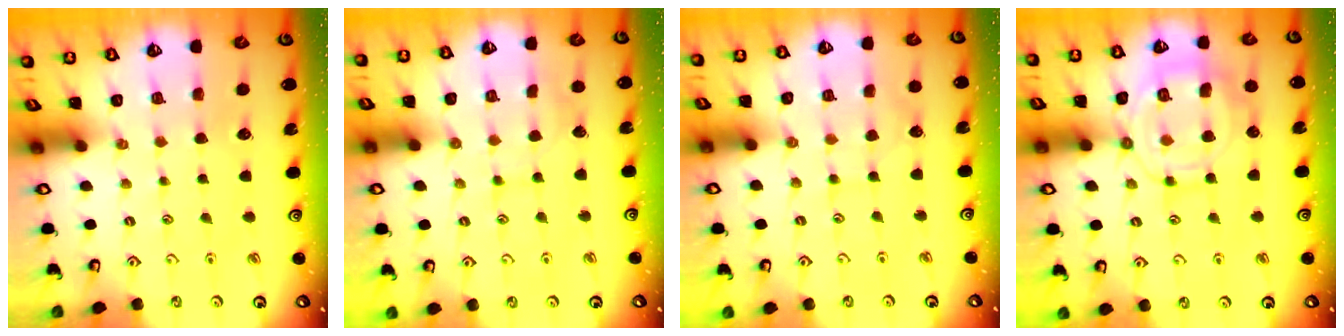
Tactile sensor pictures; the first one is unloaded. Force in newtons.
{"total": 7.7, "press": 7.6, "slide": 0.6}
{"total": 5.1, "press": 5.1, "slide": 0.2}
{"total": 13.3, "press": 13.2, "slide": 1.2}